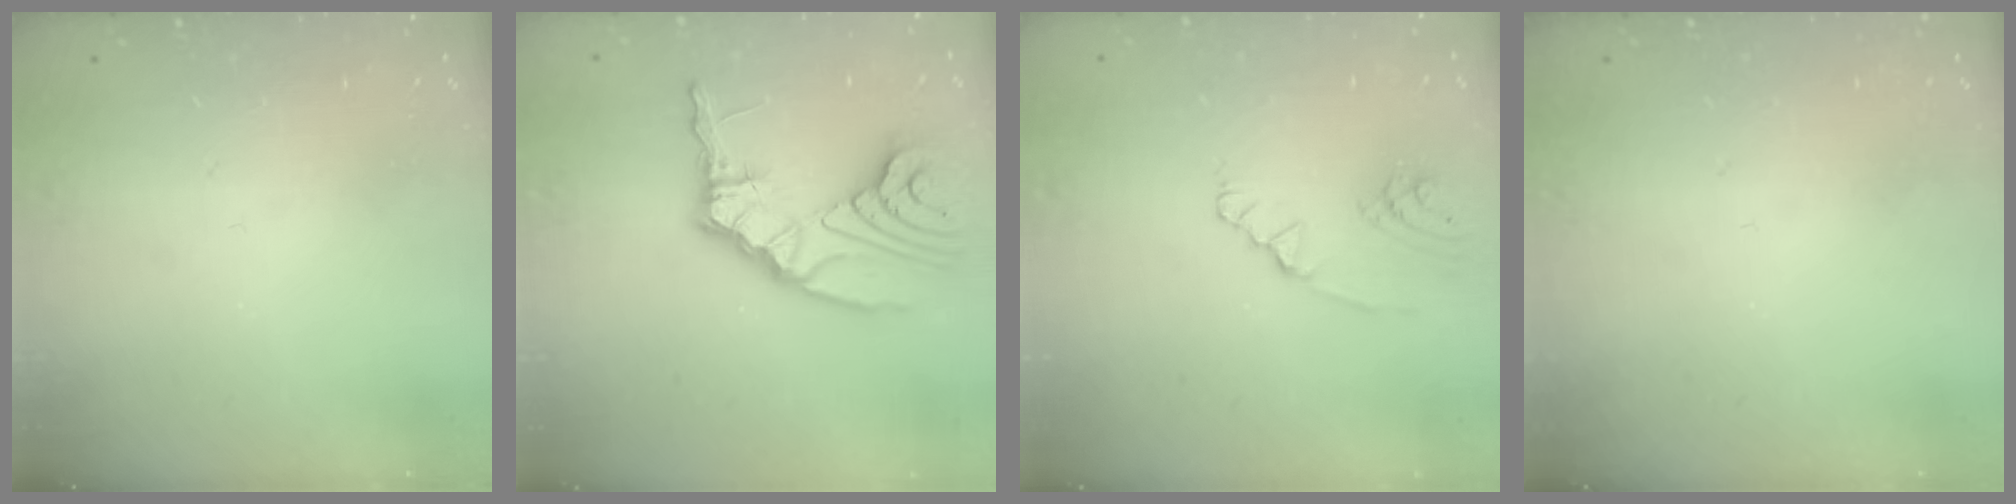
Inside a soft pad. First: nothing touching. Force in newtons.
{"total": 15.0, "press": 14.8, "slide": 2.3}
{"total": 3.1, "press": 3.1, "slide": 0.4}
{"total": 0.0}